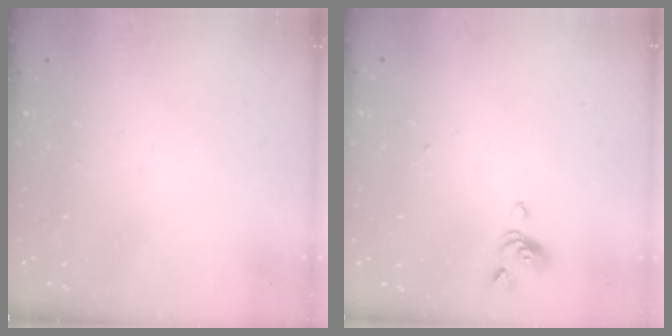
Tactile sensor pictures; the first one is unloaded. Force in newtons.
{"total": 1.2, "press": 1.1, "slide": 0.4}